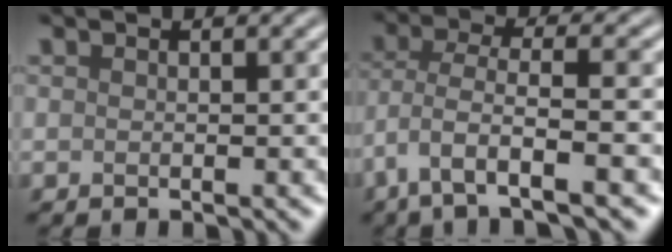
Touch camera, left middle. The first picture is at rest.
{"total": 6.4, "force": [-3.3, 1.6, 5.3], "torque": [-0.106, -0.002, -0.065]}